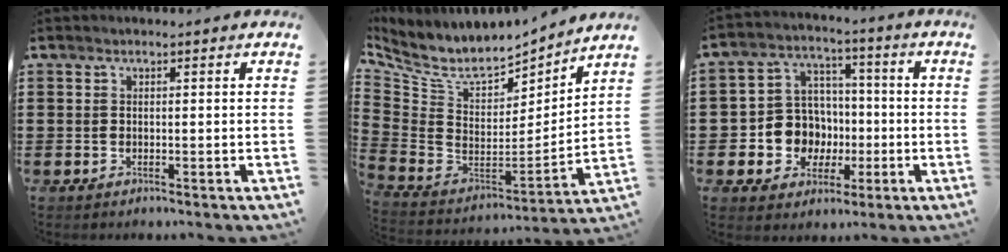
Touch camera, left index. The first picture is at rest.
{"total": 6.5, "force": [5.3, 2.8, 2.7], "torque": [-0.087, -0.047, 0.090]}
{"total": 9.1, "force": [-1.0, 8.6, 2.6], "torque": [-0.097, 0.009, -0.011]}